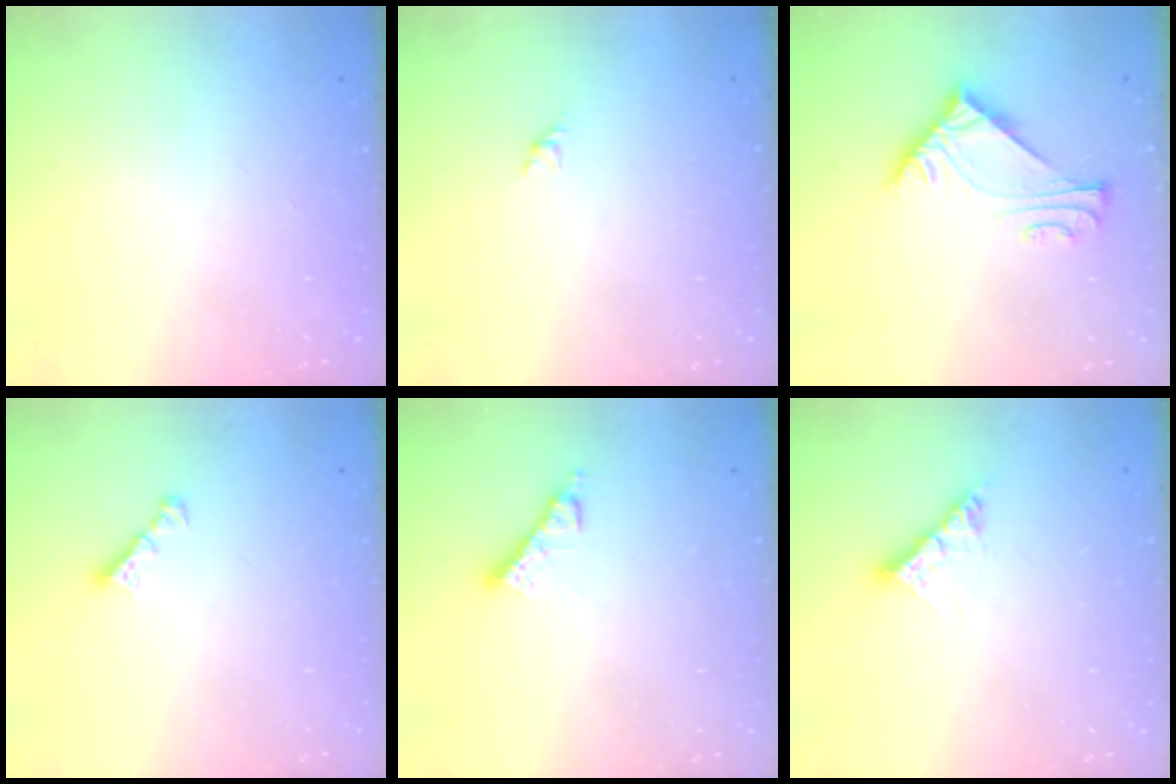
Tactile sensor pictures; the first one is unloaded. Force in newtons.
{"total": 1.6, "press": 1.5, "slide": 0.7}
{"total": 6.0, "press": 5.9, "slide": 1.2}
{"total": 1.7, "press": 1.6, "slide": 0.5}
{"total": 6.1, "press": 6.1, "slide": 0.4}
{"total": 6.8, "press": 6.8, "slide": 0.8}